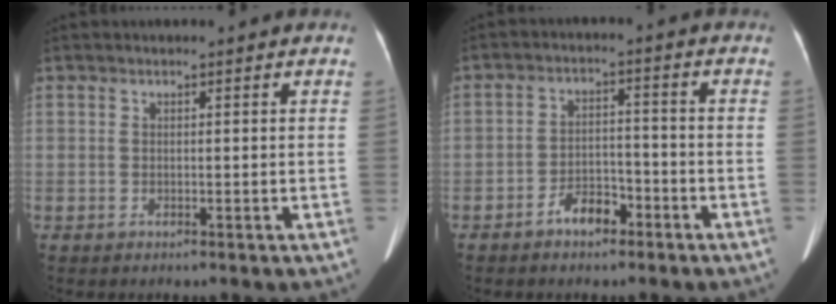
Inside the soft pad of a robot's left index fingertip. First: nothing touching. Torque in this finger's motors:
{"motor_torque": [0.74, 0.65, 0.34, 0.08]}